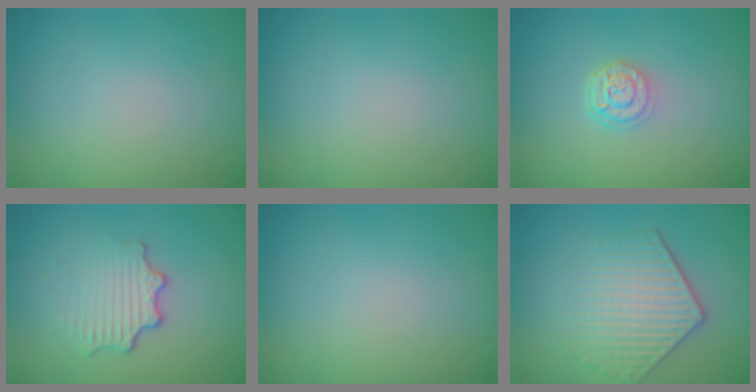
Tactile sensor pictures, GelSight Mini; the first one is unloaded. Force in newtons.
{"total": 0.0}
{"total": 2.6, "press": 2.1, "slide": 1.5}
{"total": 3.4, "press": 2.4, "slide": 2.5}
{"total": 0.0}
{"total": 4.5, "press": 3.8, "slide": 2.3}